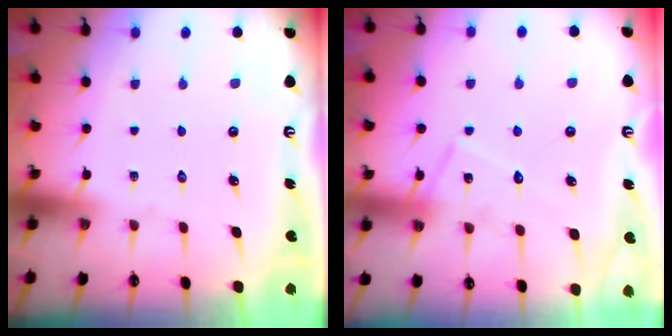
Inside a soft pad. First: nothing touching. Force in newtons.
{"total": 12.6, "press": 12.5, "slide": 0.8}